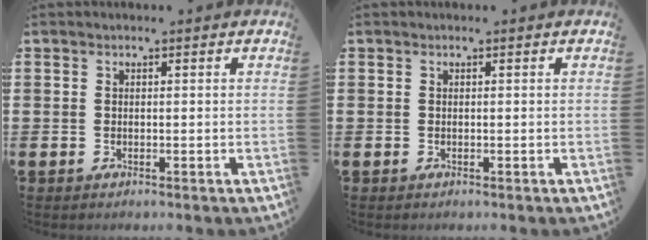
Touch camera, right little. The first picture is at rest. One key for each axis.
{"total": 0.0}